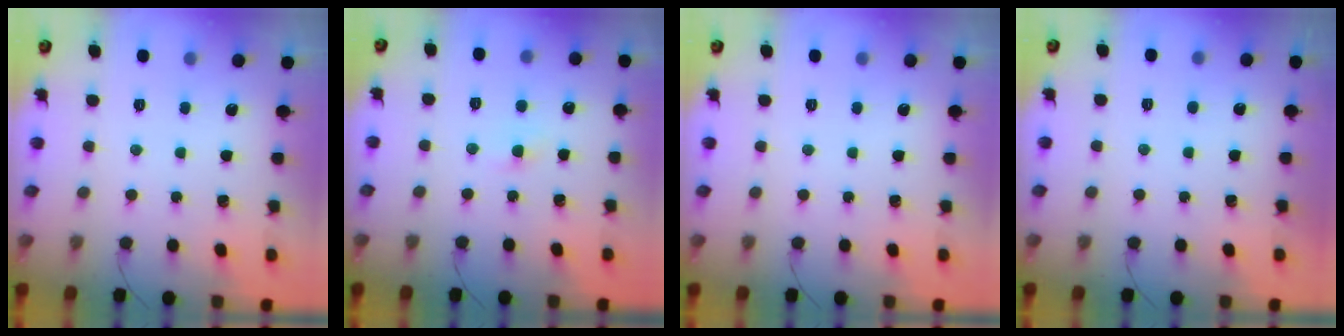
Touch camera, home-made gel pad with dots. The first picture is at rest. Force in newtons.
{"total": 1.9, "press": 1.7, "slide": 0.7}
{"total": 0.0}
{"total": 1.0, "press": 0.9, "slide": 0.2}